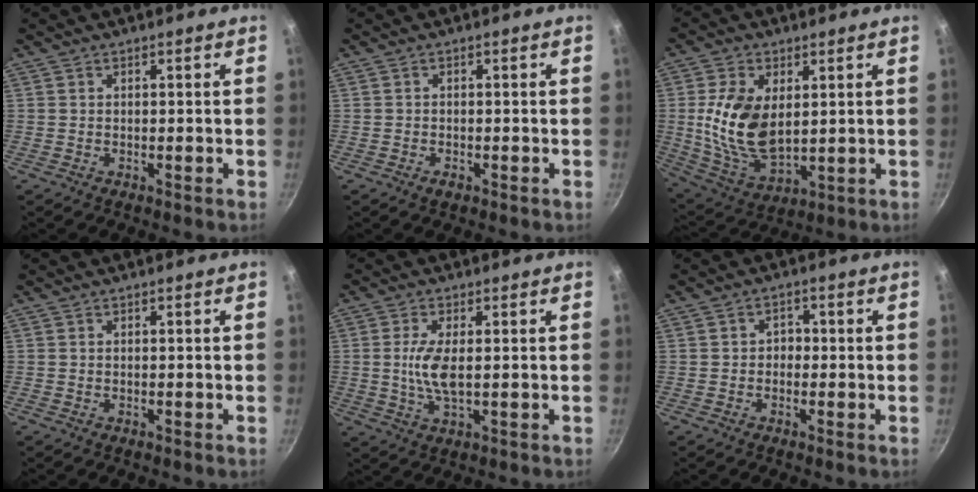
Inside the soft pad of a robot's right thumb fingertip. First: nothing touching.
{"total": 1.3, "force": [-0.7, 0.8, 0.8], "torque": [-0.014, 0.001, -0.015]}
{"total": 14.5, "force": [2.1, 8.5, 11.5], "torque": [-0.213, -0.020, 0.052]}
{"total": 0.0}
{"total": 6.3, "force": [0.3, 2.3, 5.8], "torque": [-0.126, -0.003, 0.005]}
{"total": 2.1, "force": [-0.6, 1.8, 0.9], "torque": [0.002, 0.009, -0.012]}